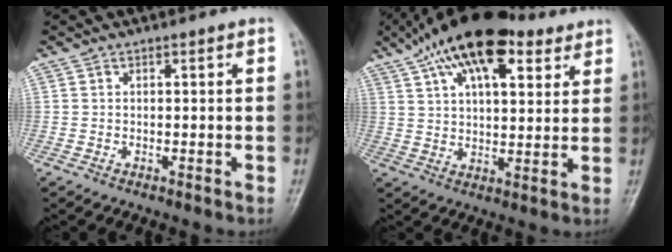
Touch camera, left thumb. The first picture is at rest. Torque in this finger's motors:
{"motor_torque": [0.51, 0.85, 1.30, -1.47, 0.58]}